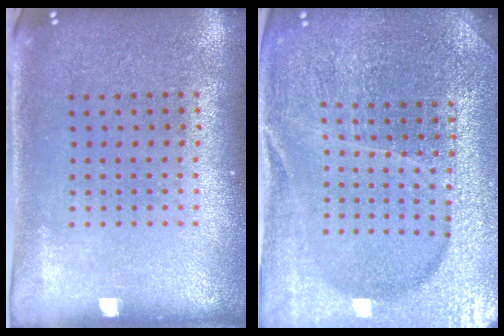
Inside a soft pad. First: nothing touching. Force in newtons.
{"total": 4.9, "press": 4.5, "slide": 1.8}